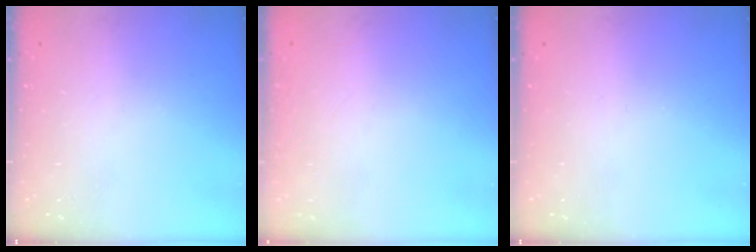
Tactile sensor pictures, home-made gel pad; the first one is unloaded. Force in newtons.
{"total": 1.6, "press": 1.6, "slide": 0.1}
{"total": 0.0}